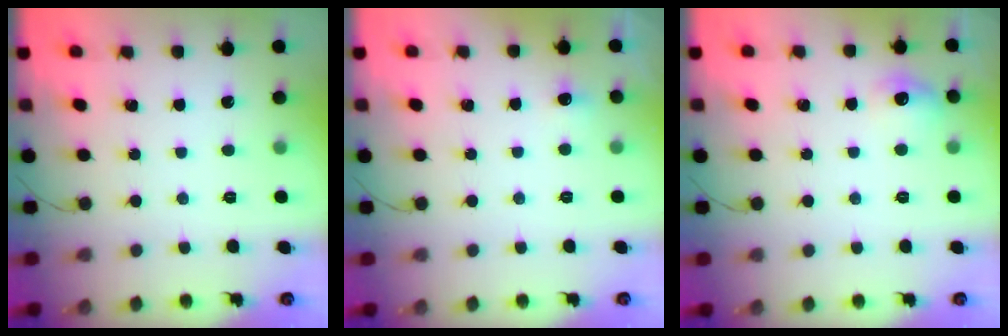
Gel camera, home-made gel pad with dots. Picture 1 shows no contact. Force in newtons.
{"total": 10.4, "press": 3.3, "slide": 9.8}
{"total": 7.5, "press": 7.4, "slide": 1.5}